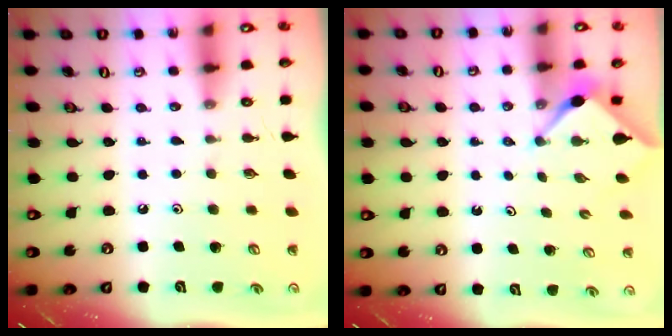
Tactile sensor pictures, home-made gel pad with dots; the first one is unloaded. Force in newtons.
{"total": 2.9, "press": 2.9, "slide": 0.3}